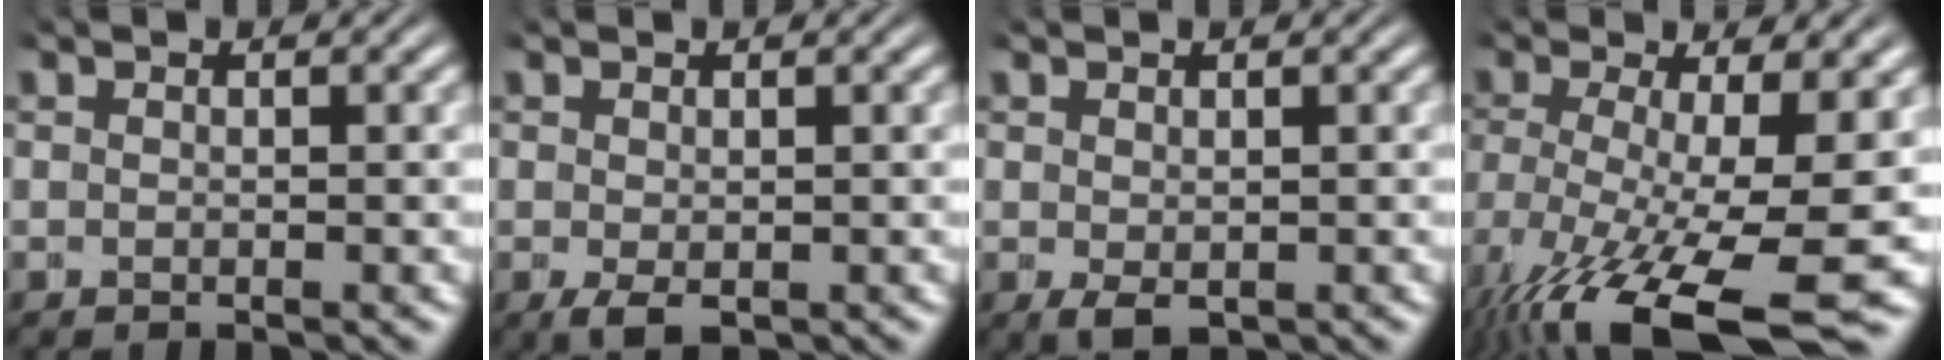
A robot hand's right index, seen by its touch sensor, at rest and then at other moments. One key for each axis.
{"total": 1.9, "fx": -0.9, "fy": 1.1, "fz": 1.2, "tx": -0.030, "ty": -0.022, "tz": -0.001}
{"total": 1.5, "fx": -0.7, "fy": 0.9, "fz": 1.0, "tx": -0.023, "ty": -0.022, "tz": 0.005}
{"total": 10.3, "fx": -5.1, "fy": 4.1, "fz": 7.9, "tx": -0.155, "ty": -0.064, "tz": -0.041}